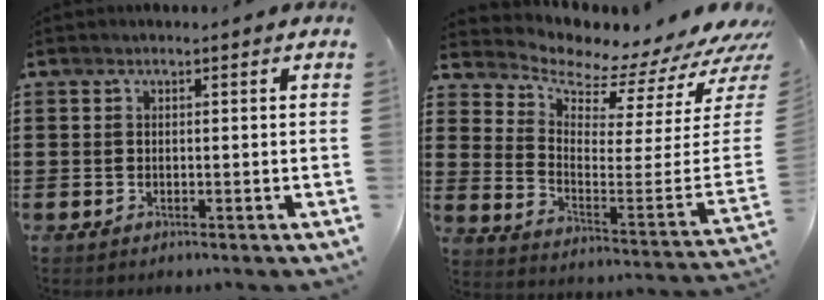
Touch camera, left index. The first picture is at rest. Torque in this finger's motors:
{"motor_torque": [0.27, -1.87, -0.07, -0.01]}